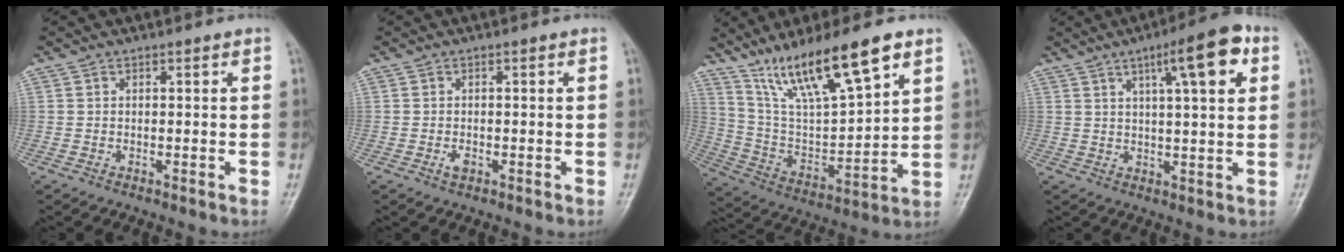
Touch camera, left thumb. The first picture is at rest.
{"total": 1.6, "force": [-0.5, 0.9, 1.2], "torque": [-0.019, -0.001, -0.010]}
{"total": 18.9, "force": [12.3, 4.3, 13.7], "torque": [-0.228, -0.044, 0.237]}
{"total": 11.6, "force": [4.9, 2.6, 10.2], "torque": [-0.139, -0.002, 0.068]}